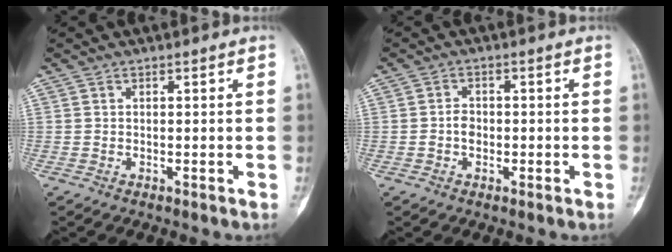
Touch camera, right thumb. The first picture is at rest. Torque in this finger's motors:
{"motor_torque": [0.59, 0.40, 0.25, -0.04, 0.12]}